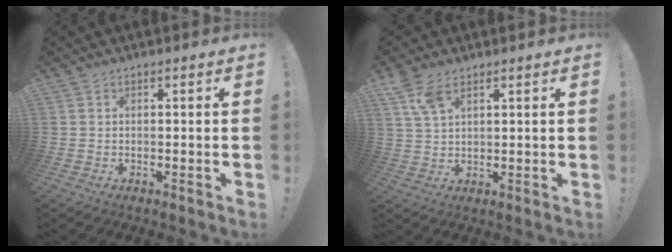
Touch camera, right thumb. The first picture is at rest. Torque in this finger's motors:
{"motor_torque": [0.40, 1.67, 0.63, 0.59, 0.00]}